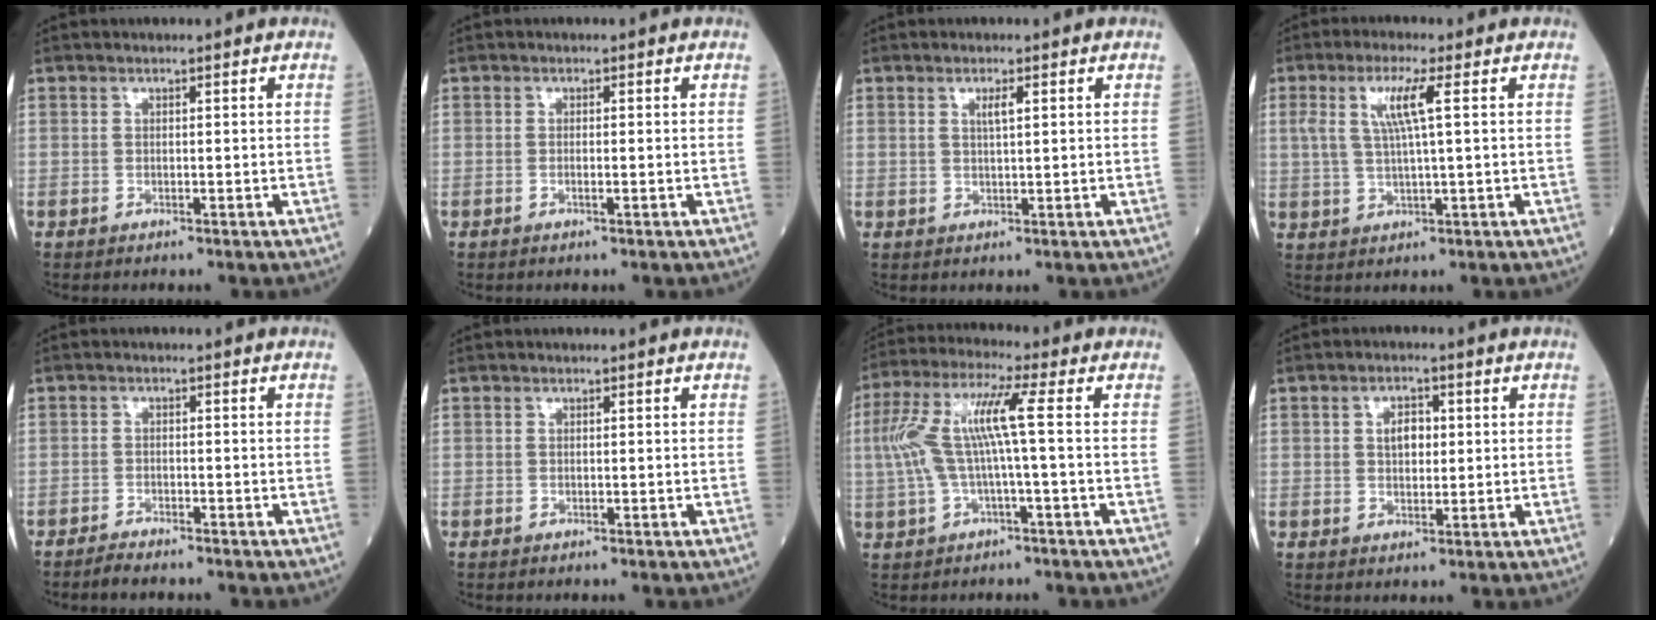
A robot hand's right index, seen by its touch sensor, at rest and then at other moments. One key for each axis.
{"total": 0.8, "fx": -0.3, "fy": 0.0, "fz": 0.7, "tx": -0.012, "ty": 0.000, "tz": -0.004}
{"total": 1.9, "fx": 0.8, "fy": 0.1, "fz": 1.7, "tx": -0.034, "ty": -0.001, "tz": 0.014}
{"total": 5.8, "fx": 1.7, "fy": 0.1, "fz": 5.6, "tx": -0.118, "ty": 0.009, "tz": 0.039}
{"total": 2.4, "fx": -2.2, "fy": 0.3, "fz": 0.8, "tx": -0.018, "ty": -0.004, "tz": -0.037}
{"total": 0.0}
{"total": 9.6, "fx": 0.3, "fy": 0.2, "fz": 9.6, "tx": -0.210, "ty": 0.032, "tz": 0.004}
{"total": 3.5, "fx": 0.7, "fy": 2.0, "fz": 2.7, "tx": -0.045, "ty": 0.004, "tz": 0.013}